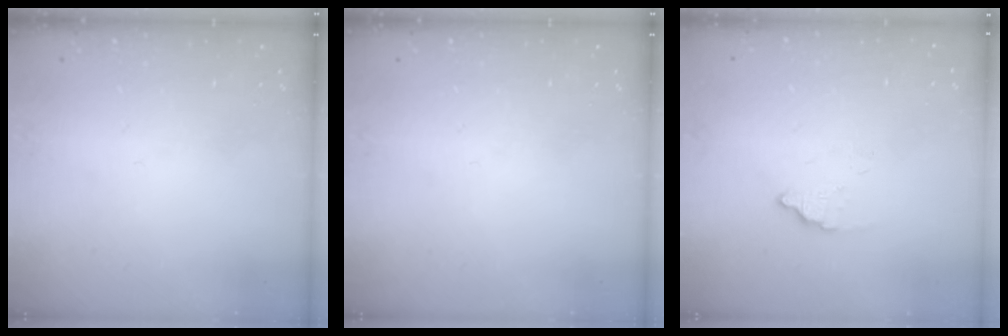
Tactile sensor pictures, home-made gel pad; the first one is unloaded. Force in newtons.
{"total": 0.0}
{"total": 2.9, "press": 2.9, "slide": 0.1}